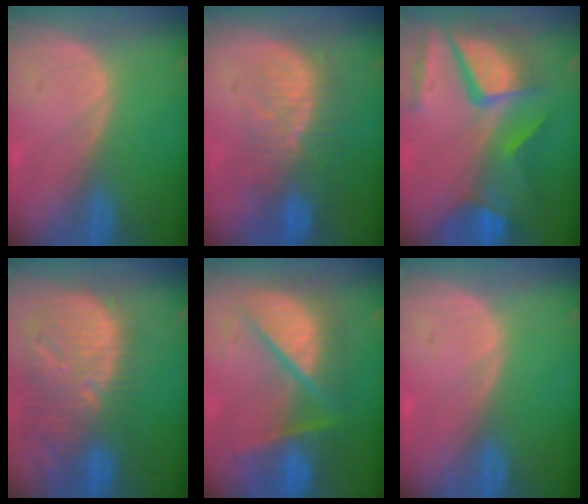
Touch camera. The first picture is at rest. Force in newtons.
{"total": 9.7, "press": 8.5, "slide": 4.8}
{"total": 11.6, "press": 9.7, "slide": 6.5}
{"total": 13.5, "press": 11.6, "slide": 6.9}
{"total": 10.4, "press": 10.3, "slide": 1.2}
{"total": 0.0}